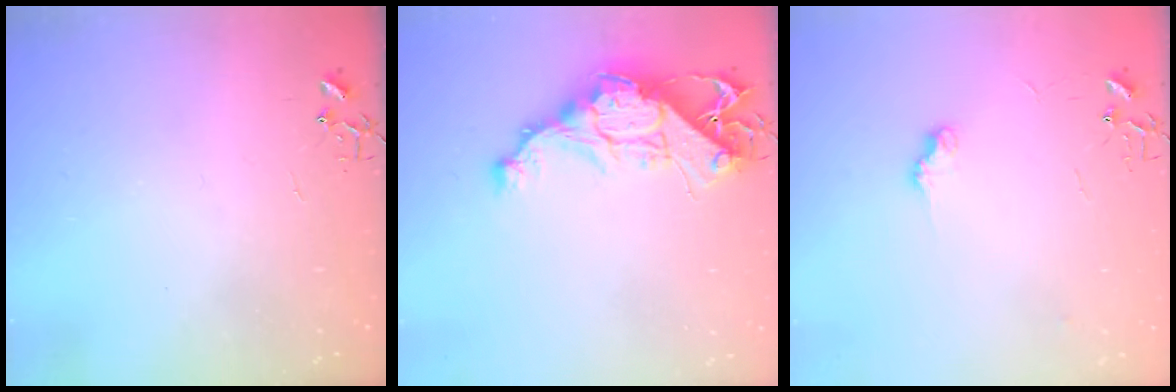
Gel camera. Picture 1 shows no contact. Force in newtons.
{"total": 13.4, "press": 13.4, "slide": 1.1}
{"total": 7.1, "press": 7.1, "slide": 0.5}